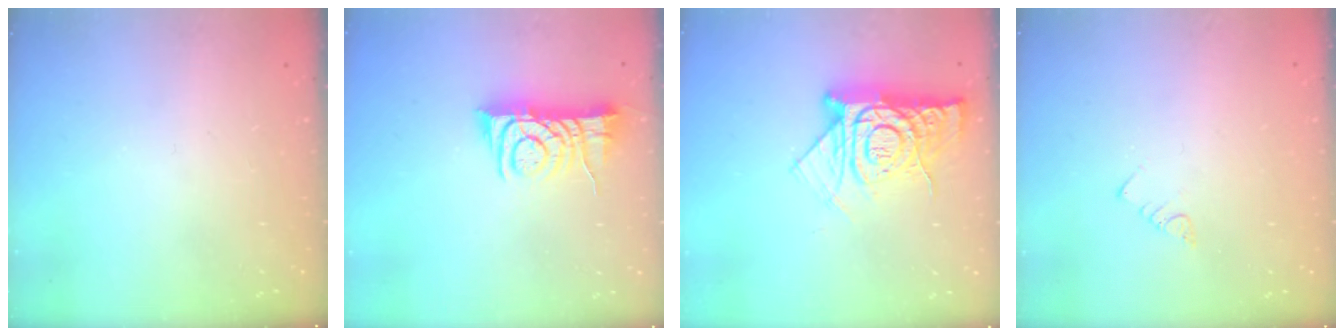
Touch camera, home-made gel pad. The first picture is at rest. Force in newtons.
{"total": 7.6, "press": 7.6, "slide": 0.6}
{"total": 14.7, "press": 14.6, "slide": 1.5}
{"total": 2.8, "press": 2.7, "slide": 0.3}